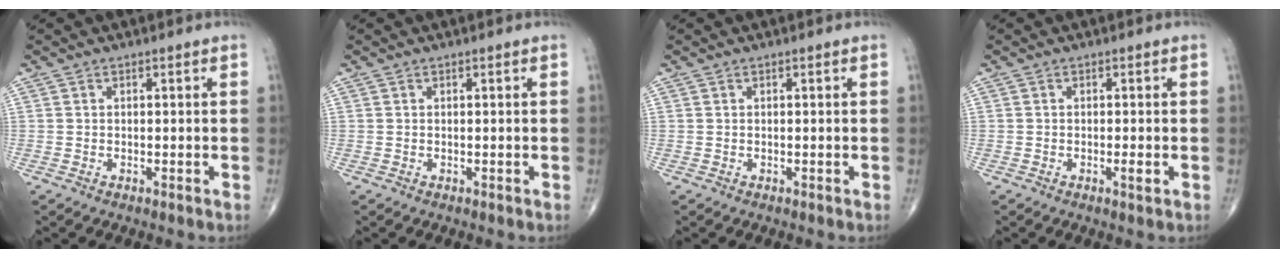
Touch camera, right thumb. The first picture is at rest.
{"total": 0.0}
{"total": 0.0}
{"total": 1.4, "force": [-0.4, 0.3, 1.3], "torque": [-0.022, -0.003, -0.009]}